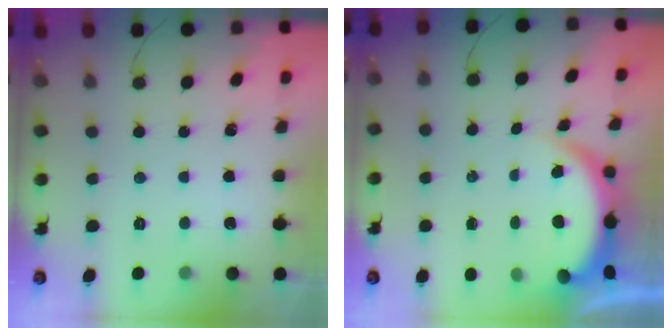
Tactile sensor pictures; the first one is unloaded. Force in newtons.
{"total": 4.9, "press": 4.7, "slide": 1.1}